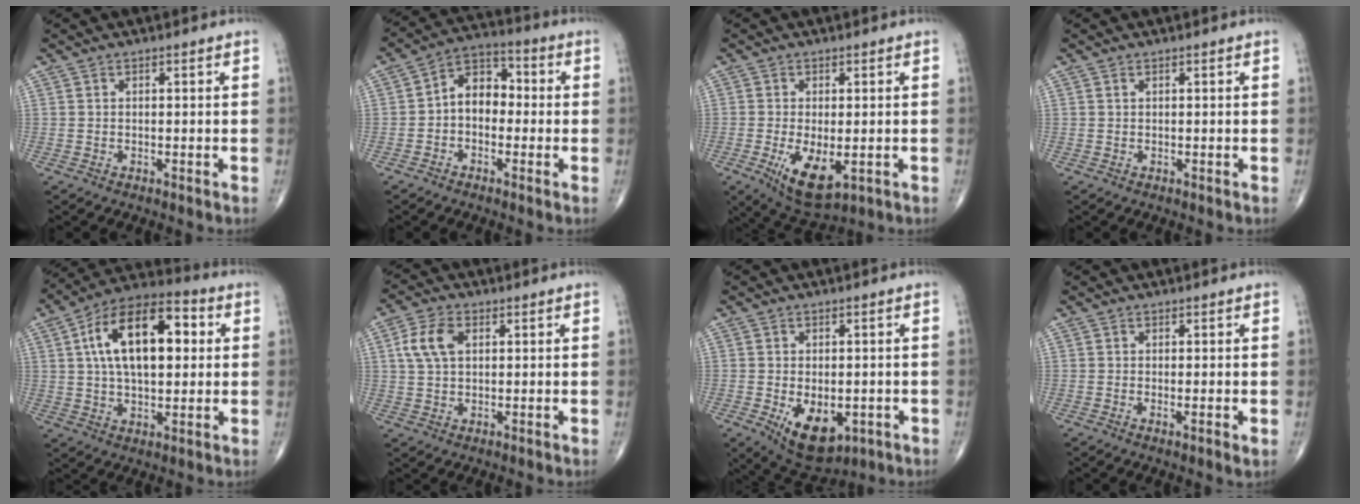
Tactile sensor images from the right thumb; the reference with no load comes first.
{"total": 8.5, "force": [-0.7, 6.0, 5.9], "torque": [-0.065, 0.033, -0.032]}
{"total": 9.1, "force": [-2.4, 4.2, 7.7], "torque": [-0.129, -0.019, -0.028]}
{"total": 0.0}
{"total": 19.4, "force": [4.0, 10.1, 16.1], "torque": [-0.246, 0.020, 0.057]}
{"total": 6.7, "force": [1.9, 4.2, 4.9], "torque": [-0.099, 0.006, 0.034]}
{"total": 10.5, "force": [-3.2, 6.0, 7.9], "torque": [-0.101, -0.005, -0.032]}
{"total": 2.4, "force": [-0.3, 0.4, 2.3], "torque": [-0.038, -0.008, -0.007]}